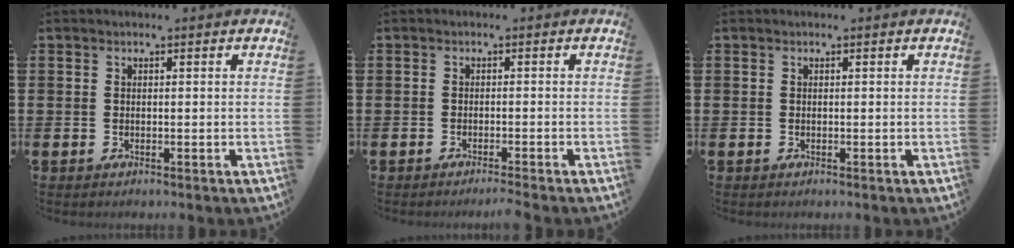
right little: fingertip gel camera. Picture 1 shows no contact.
{"total": 0.9, "force": [-0.9, -0.2, 0.3], "torque": [-0.005, -0.001, -0.017]}
{"total": 0.0}